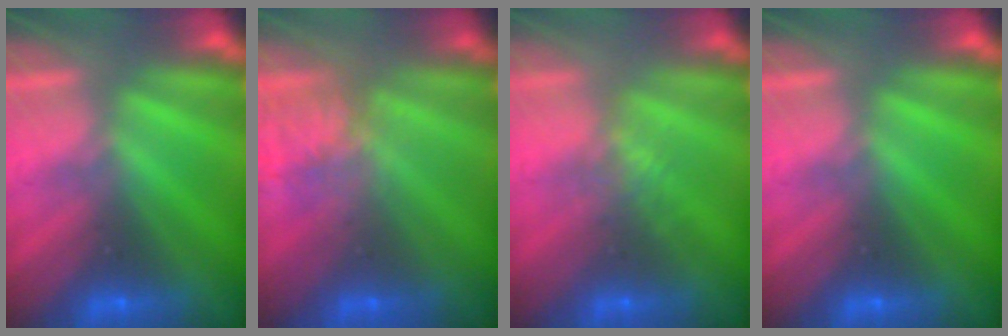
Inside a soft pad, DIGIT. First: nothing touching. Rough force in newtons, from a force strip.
{"total": 4.6}
{"total": 2.0}
{"total": 0.0}